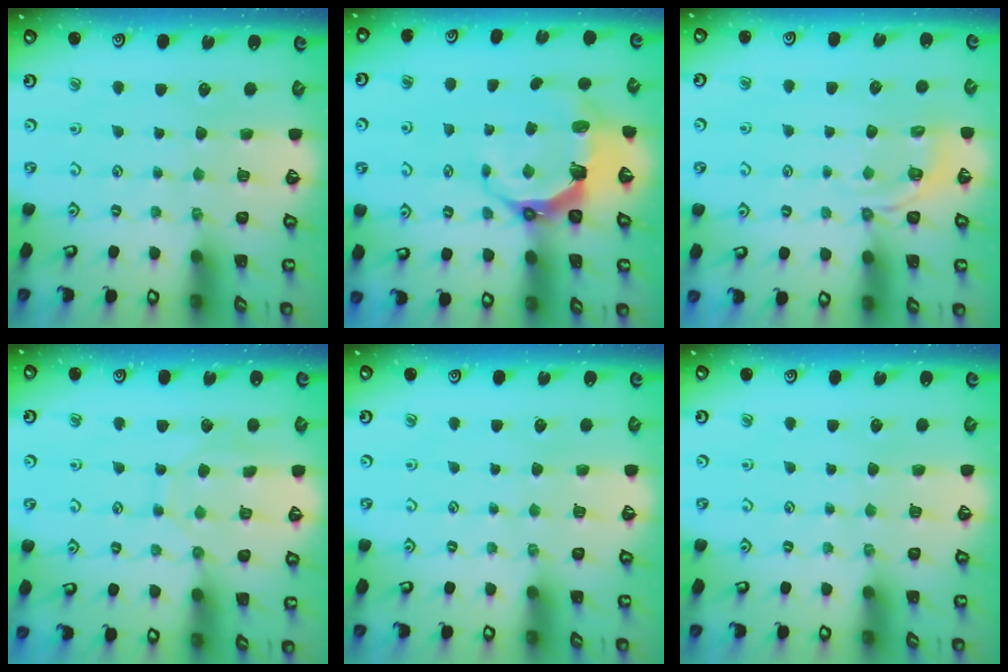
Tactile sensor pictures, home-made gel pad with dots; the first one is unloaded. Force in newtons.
{"total": 8.2, "press": 6.4, "slide": 5.2}
{"total": 2.8, "press": 2.1, "slide": 1.8}
{"total": 8.3, "press": 8.3, "slide": 0.6}
{"total": 0.0}
{"total": 0.0}